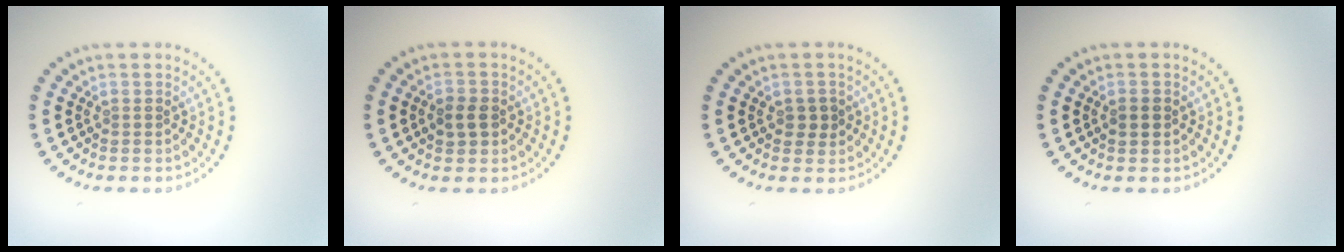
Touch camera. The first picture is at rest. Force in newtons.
{"total": 2.1, "press": 2.1, "slide": 0.2}
{"total": 1.5, "press": 1.4, "slide": 0.4}
{"total": 1.2, "press": 1.2, "slide": 0.2}